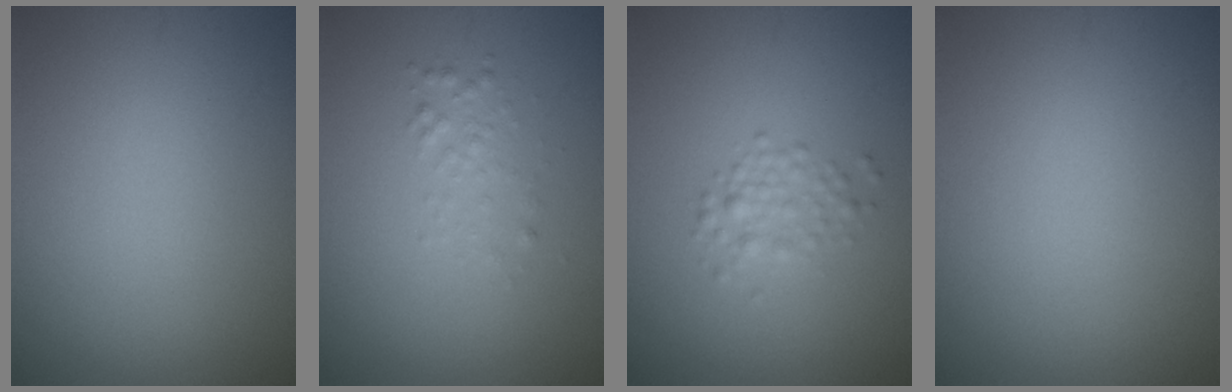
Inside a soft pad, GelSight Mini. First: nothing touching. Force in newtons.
{"total": 1.3, "press": 1.3, "slide": 0.1}
{"total": 1.7, "press": 1.7, "slide": 0.0}
{"total": 0.0}